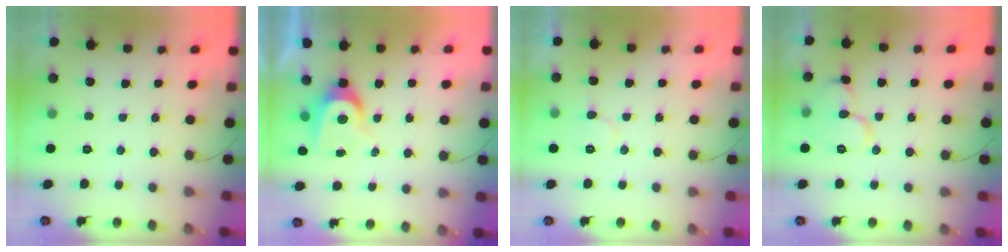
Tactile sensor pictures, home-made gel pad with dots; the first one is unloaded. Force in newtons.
{"total": 7.2, "press": 7.2, "slide": 0.5}
{"total": 6.8, "press": 6.8, "slide": 0.4}
{"total": 10.7, "press": 10.7, "slide": 1.1}